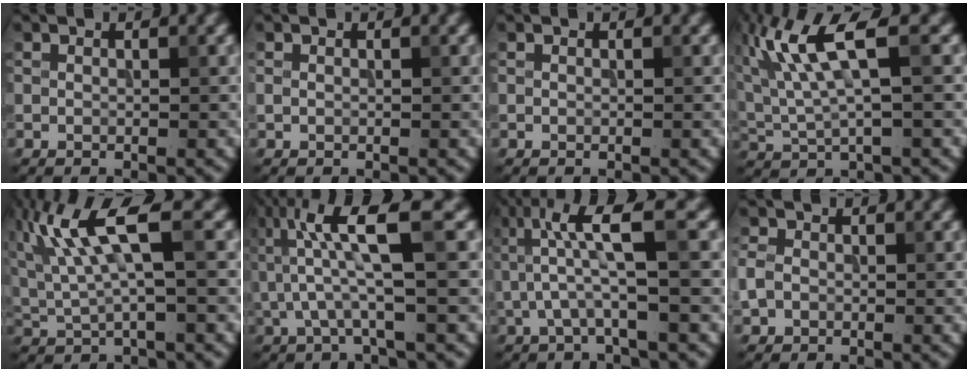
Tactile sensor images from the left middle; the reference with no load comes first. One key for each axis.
{"total": 0.0}
{"total": 0.0}
{"total": 7.6, "fx": 2.7, "fy": 1.9, "fz": 6.8, "tx": -0.153, "ty": 0.012, "tz": 0.056}
{"total": 7.7, "fx": 2.5, "fy": 1.8, "fz": 7.0, "tx": -0.157, "ty": 0.011, "tz": 0.053}
{"total": 6.8, "fx": 1.6, "fy": 1.2, "fz": 6.5, "tx": -0.127, "ty": 0.007, "tz": 0.029}
{"total": 5.7, "fx": 1.3, "fy": 0.8, "fz": 5.5, "tx": -0.118, "ty": 0.008, "tz": 0.025}
{"total": 1.6, "fx": -0.4, "fy": 1.4, "fz": 0.7, "tx": -0.020, "ty": 0.000, "tz": -0.011}